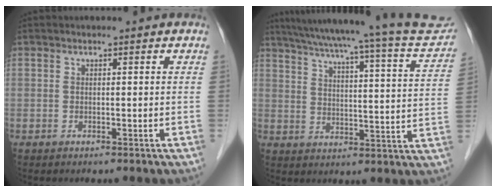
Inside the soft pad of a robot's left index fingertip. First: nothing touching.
{"total": 26.9, "force": [24.4, 0.6, 11.5], "torque": [-0.176, -0.056, 0.302]}